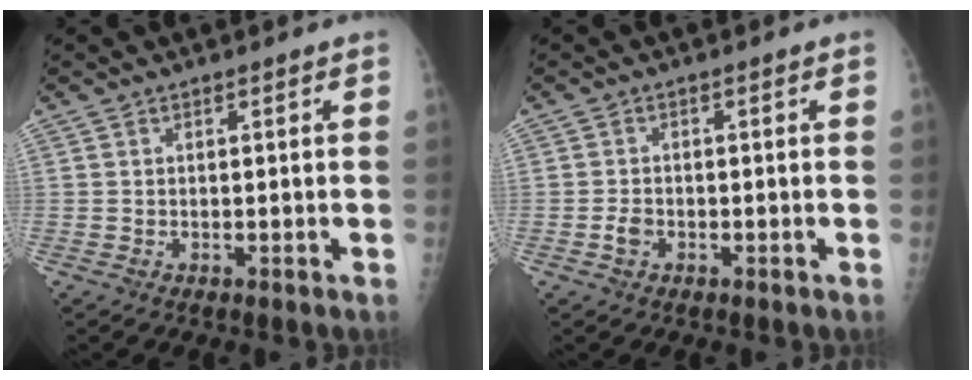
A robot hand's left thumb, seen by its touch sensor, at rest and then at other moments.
{"total": 2.1, "force": [-0.9, 1.4, 1.2], "torque": [-0.023, 0.004, -0.017]}